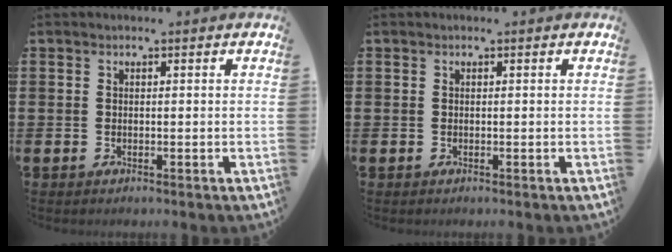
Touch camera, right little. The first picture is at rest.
{"total": 0.0}